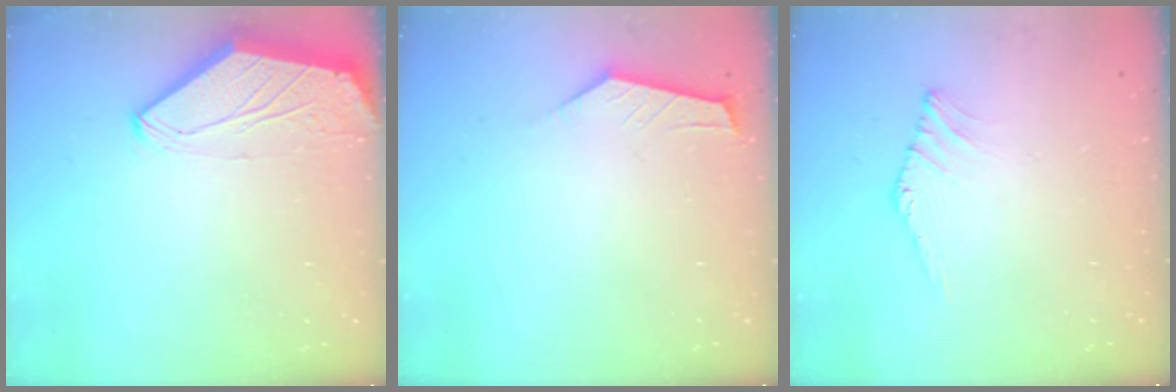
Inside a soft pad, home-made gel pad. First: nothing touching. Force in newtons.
{"total": 2.6, "press": 2.6, "slide": 0.4}
{"total": 0.0}